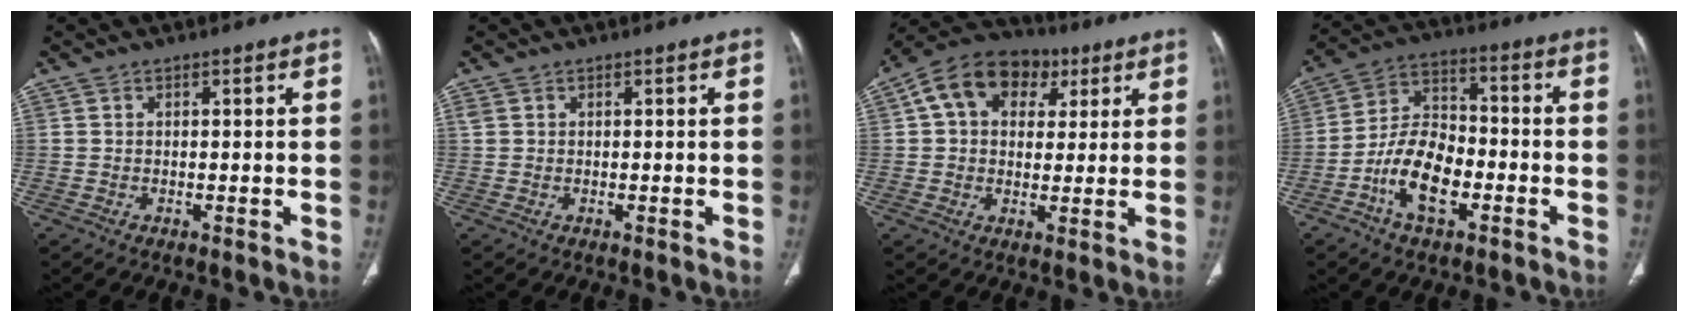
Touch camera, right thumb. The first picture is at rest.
{"total": 0.9, "force": [0.5, 0.6, 0.4], "torque": [-0.007, 0.007, 0.012]}
{"total": 13.8, "force": [4.8, 10.1, 8.1], "torque": [-0.110, 0.017, 0.069]}
{"total": 12.2, "force": [-4.8, 6.7, 9.0], "torque": [-0.155, 0.035, -0.089]}